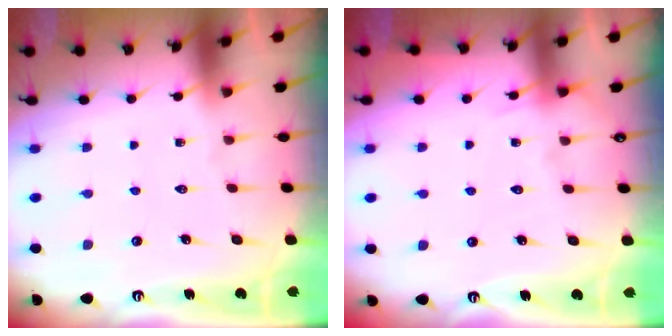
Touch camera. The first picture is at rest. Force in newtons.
{"total": 5.0, "press": 5.0, "slide": 0.6}